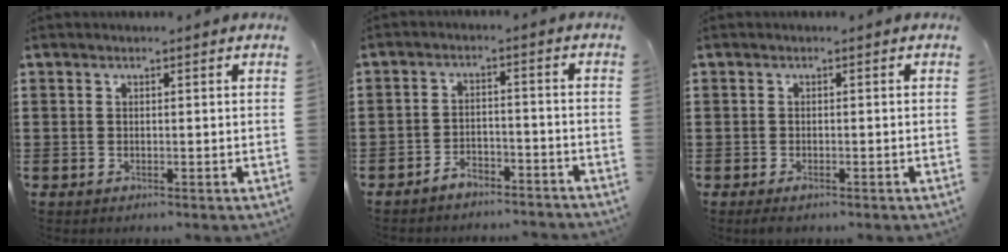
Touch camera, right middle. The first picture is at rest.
{"total": 3.7, "force": [-3.6, 0.7, 0.3], "torque": [-0.010, 0.006, -0.074]}
{"total": 0.8, "force": [-0.5, 0.3, 0.5], "torque": [-0.011, -0.005, -0.009]}